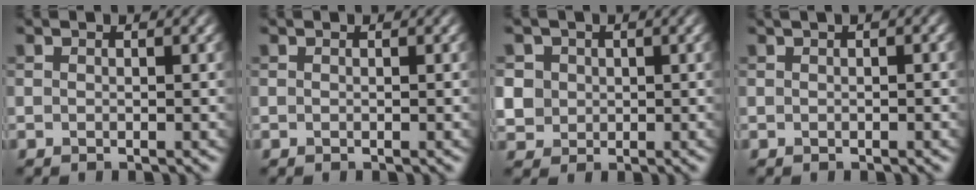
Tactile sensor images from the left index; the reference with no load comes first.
{"total": 0.0}
{"total": 3.8, "force": [1.0, 3.5, 1.2], "torque": [-0.036, 0.014, 0.020]}
{"total": 1.2, "force": [0.5, 0.3, 1.1], "torque": [-0.013, 0.005, 0.008]}